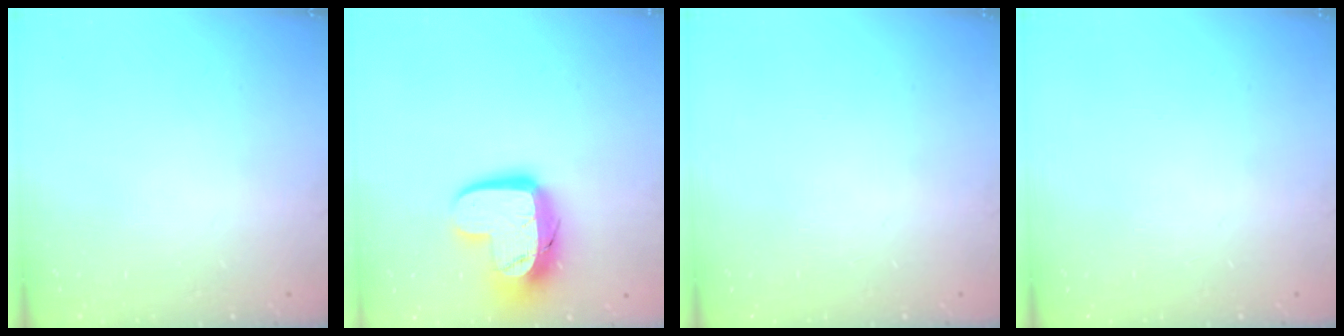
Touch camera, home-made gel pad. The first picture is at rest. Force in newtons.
{"total": 15.1, "press": 15.0, "slide": 1.2}
{"total": 0.0}
{"total": 0.0}